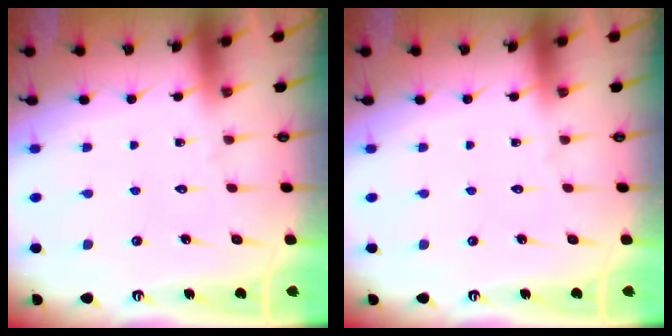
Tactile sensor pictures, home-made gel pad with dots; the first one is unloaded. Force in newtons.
{"total": 0.0}